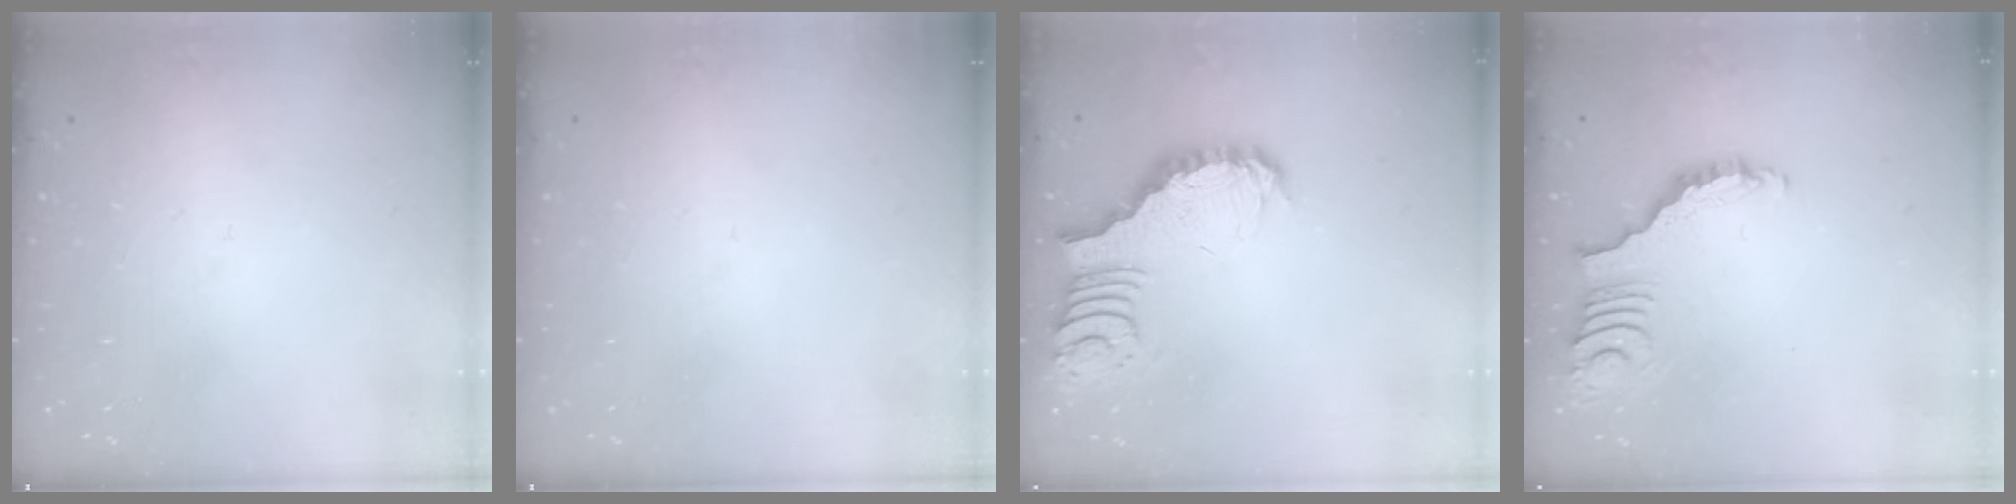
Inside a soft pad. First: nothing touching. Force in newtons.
{"total": 0.0}
{"total": 3.7, "press": 3.6, "slide": 0.6}
{"total": 3.8, "press": 3.8, "slide": 0.6}